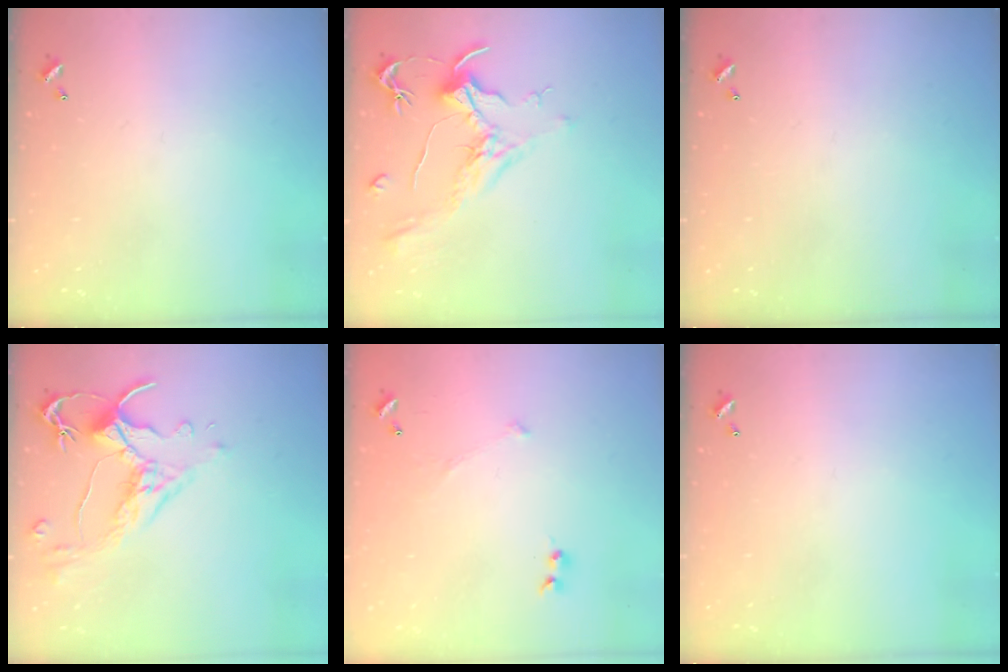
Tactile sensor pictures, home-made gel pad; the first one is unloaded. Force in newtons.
{"total": 2.1, "press": 2.0, "slide": 0.8}
{"total": 0.0}
{"total": 2.5, "press": 2.1, "slide": 1.2}
{"total": 4.8, "press": 4.7, "slide": 0.8}
{"total": 0.0}